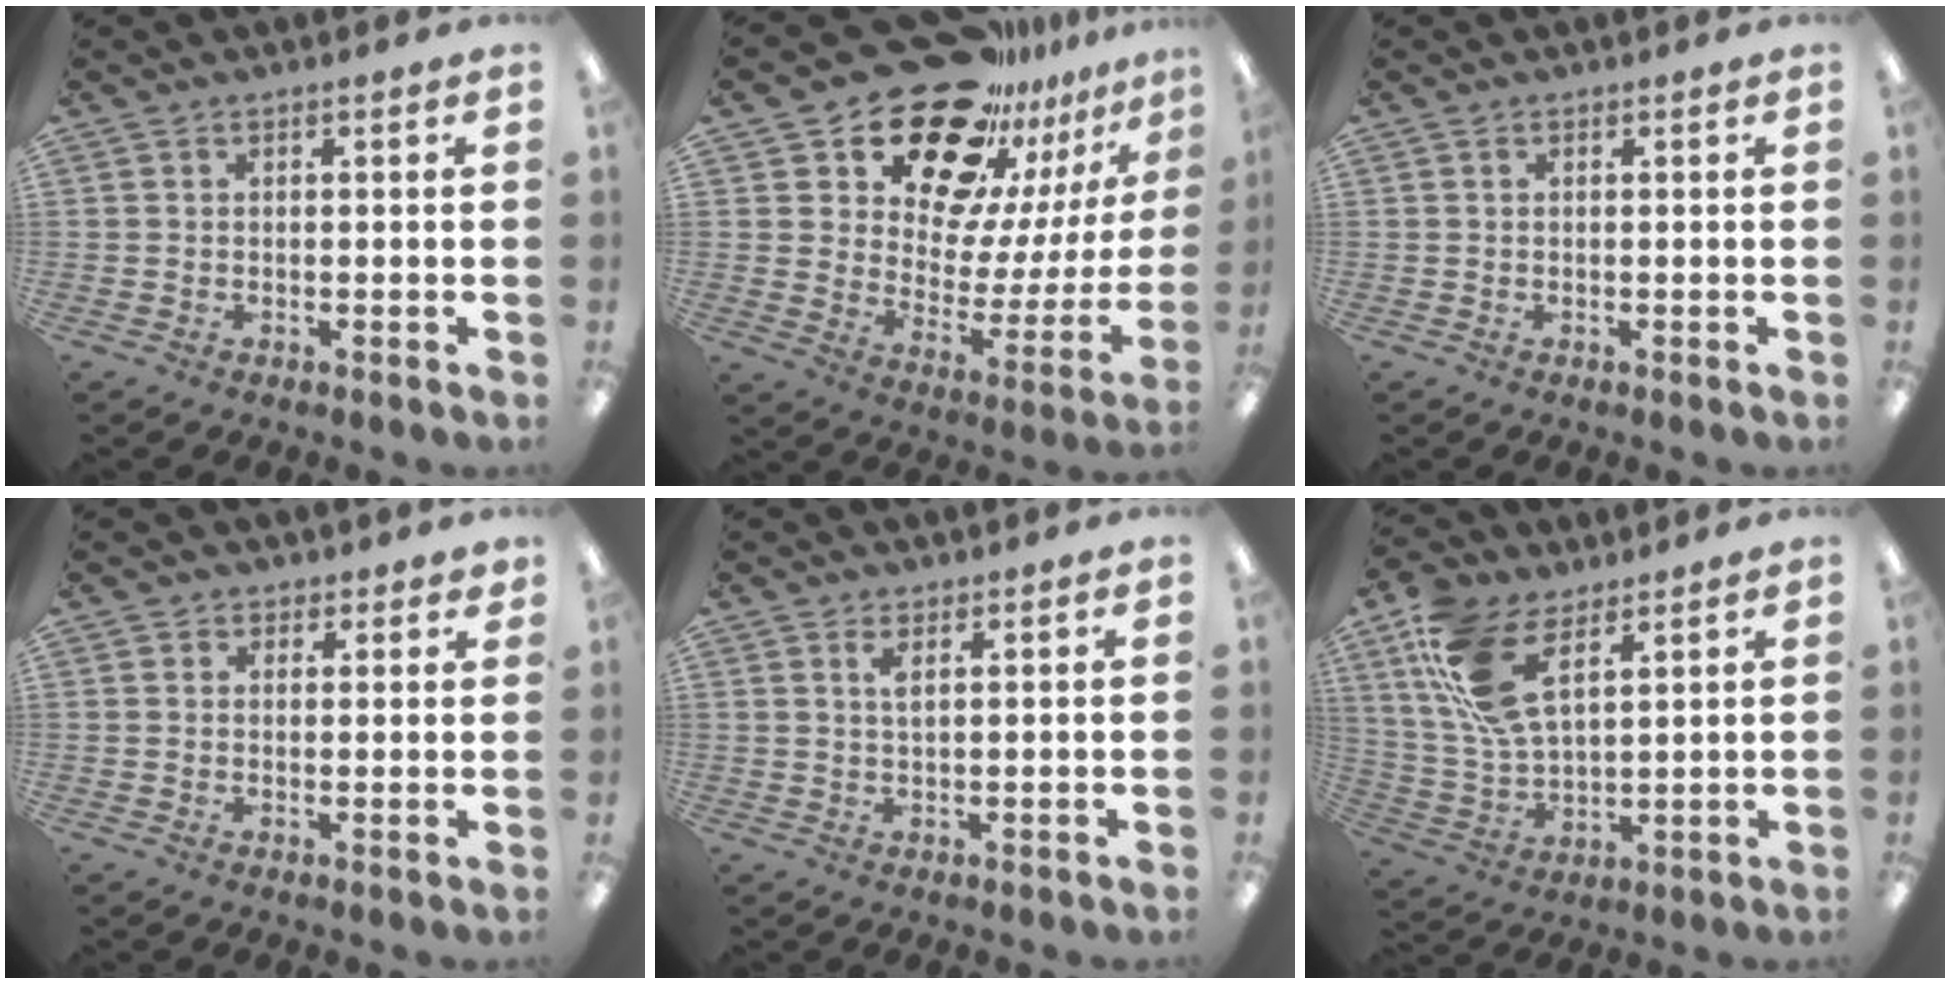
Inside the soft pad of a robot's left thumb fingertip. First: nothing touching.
{"total": 22.0, "force": [16.9, 11.1, 8.6], "torque": [-0.153, -0.112, 0.303]}
{"total": 0.0}
{"total": 2.0, "force": [1.5, 1.3, 0.1], "torque": [0.005, -0.003, 0.027]}
{"total": 2.2, "force": [1.5, 0.6, 1.5], "torque": [-0.035, 0.001, 0.026]}
{"total": 14.8, "force": [8.3, 6.8, 10.2], "torque": [-0.230, -0.022, 0.152]}